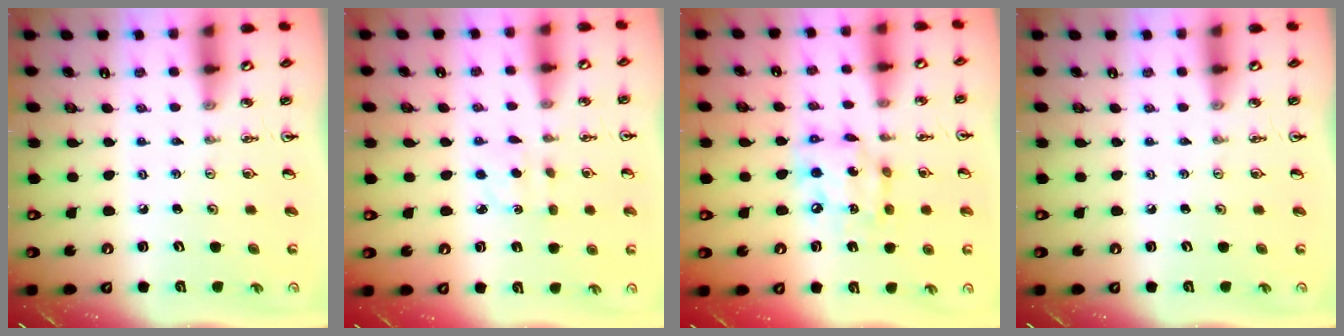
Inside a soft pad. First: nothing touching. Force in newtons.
{"total": 2.2, "press": 2.1, "slide": 0.6}
{"total": 11.9, "press": 11.9, "slide": 1.3}
{"total": 0.0}